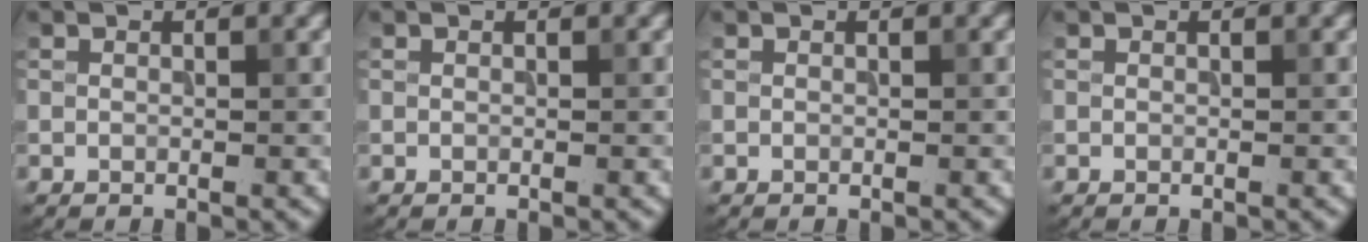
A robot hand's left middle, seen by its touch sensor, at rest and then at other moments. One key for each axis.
{"total": 0.0}
{"total": 0.0}
{"total": 0.0}